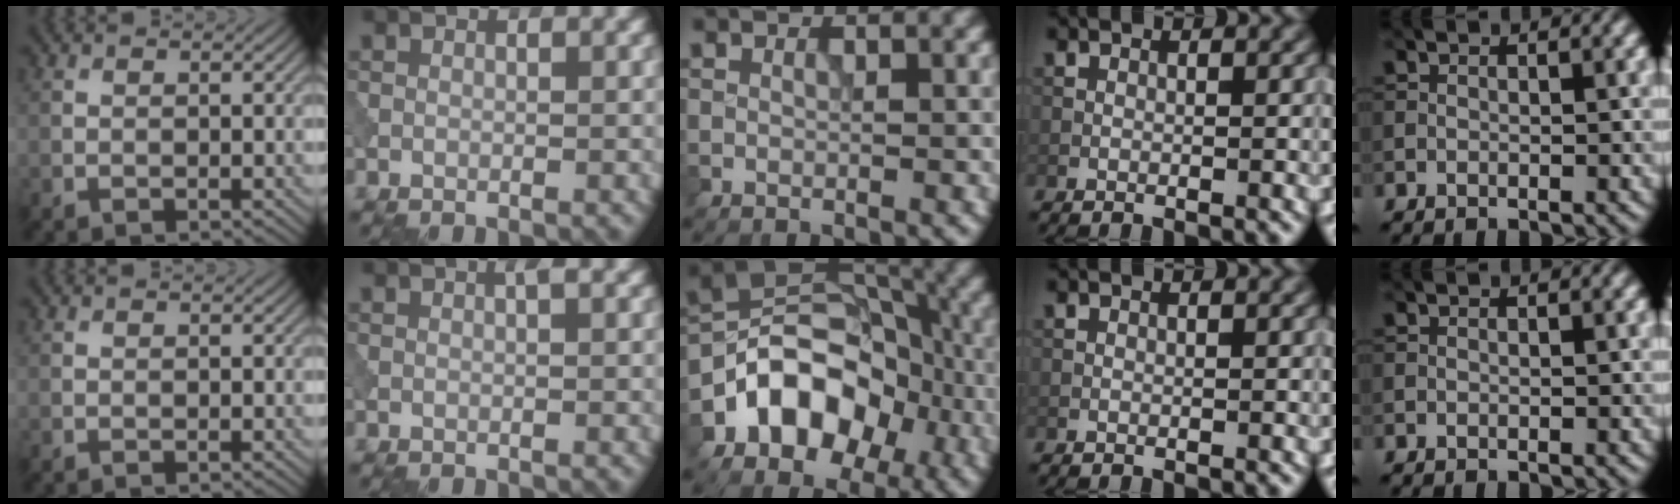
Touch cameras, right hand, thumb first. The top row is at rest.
{"index": {"total": 0.6, "force": [0.2, 0.0, 0.5], "torque": [-0.011, 0.004, 0.003]}, "middle": {"total": 9.1, "force": [-4.0, 6.4, 5.1], "torque": [-0.056, 0.011, -0.082]}}